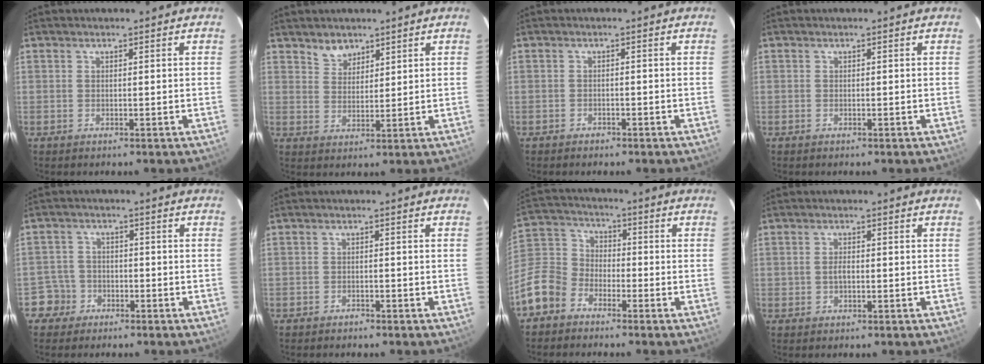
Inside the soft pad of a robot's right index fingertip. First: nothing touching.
{"total": 3.8, "force": [3.0, 2.1, 0.8], "torque": [-0.009, 0.006, 0.056]}
{"total": 1.4, "force": [-1.2, 0.8, 0.1], "torque": [-0.007, 0.006, -0.020]}
{"total": 0.6, "force": [-0.4, 0.5, 0.0], "torque": [0.001, 0.002, -0.006]}
{"total": 4.5, "force": [-2.5, 3.7, -0.3], "torque": [0.003, 0.022, -0.048]}
{"total": 1.4, "force": [-1.3, 0.6, 0.0], "torque": [-0.007, 0.004, -0.022]}
{"total": 12.3, "force": [-7.2, 9.0, 4.2], "torque": [-0.111, 0.039, -0.148]}
{"total": 1.6, "force": [-0.3, 1.0, 1.1], "torque": [-0.023, 0.003, -0.006]}